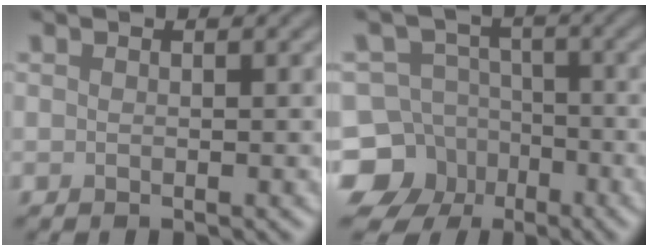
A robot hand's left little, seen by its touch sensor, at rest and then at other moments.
{"total": 10.2, "force": [-5.2, 8.6, 1.8], "torque": [-0.042, -0.015, -0.108]}